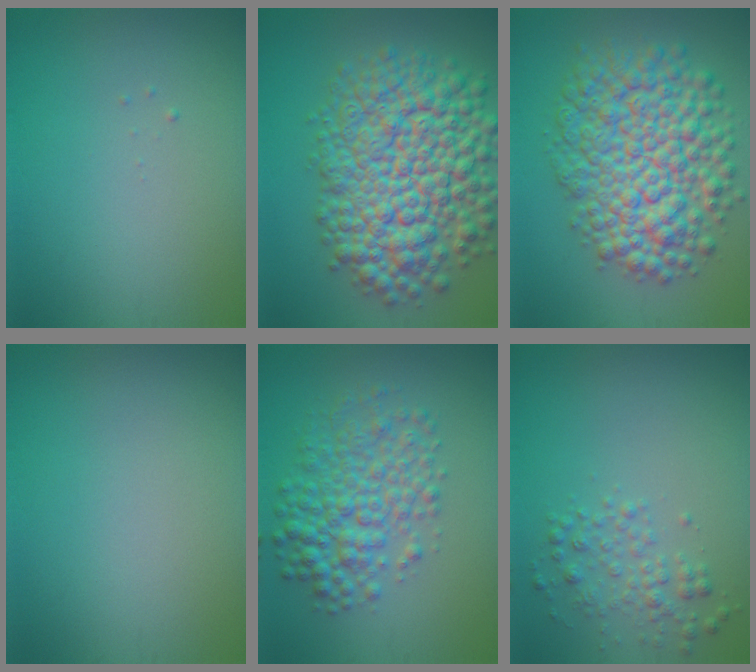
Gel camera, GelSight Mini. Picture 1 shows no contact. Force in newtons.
{"total": 12.2, "press": 12.2, "slide": 0.4}
{"total": 10.2, "press": 10.2, "slide": 0.3}
{"total": 0.0}
{"total": 5.5, "press": 5.5, "slide": 0.1}
{"total": 2.2, "press": 2.2, "slide": 0.1}